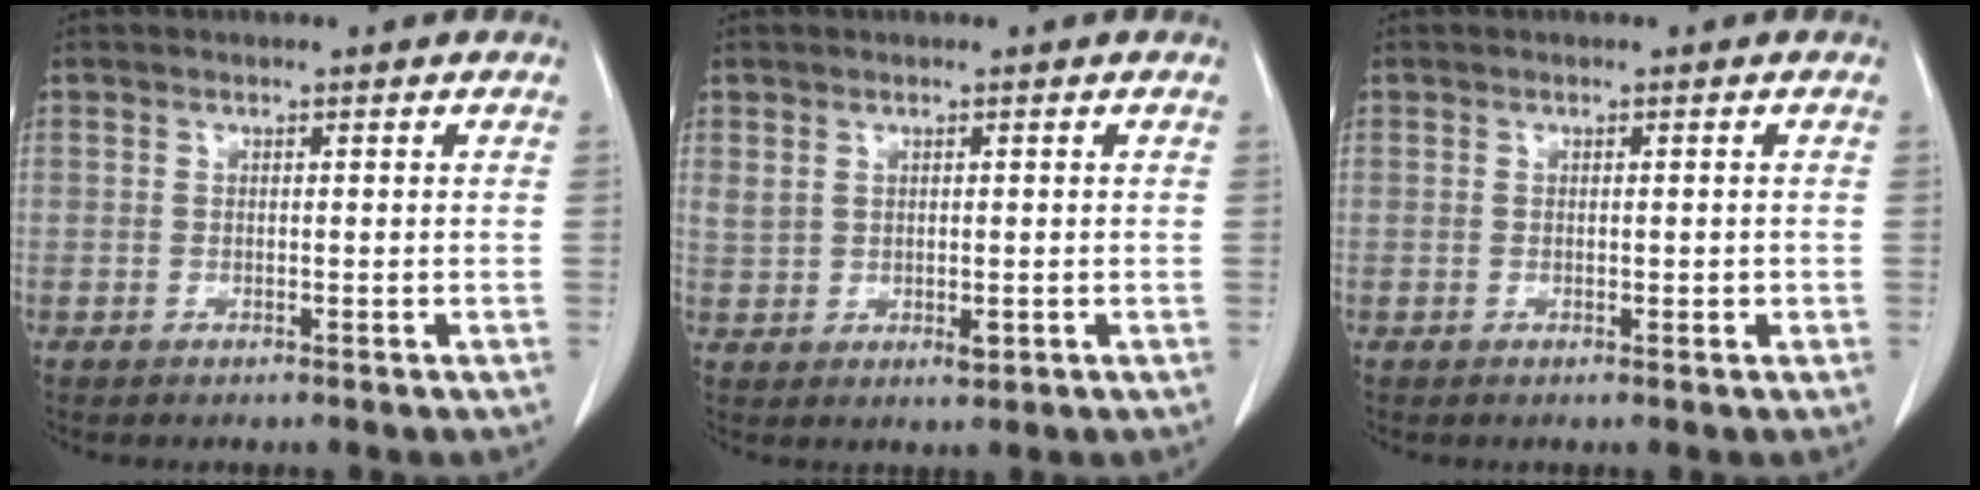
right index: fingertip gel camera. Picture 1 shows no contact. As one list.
[{"total": 3.0, "force": [0.4, 1.9, 2.4], "torque": [-0.042, -0.001, 0.017]}, {"total": 0.9, "force": [-0.1, 0.5, 0.8], "torque": [-0.010, 0.001, -0.001]}]